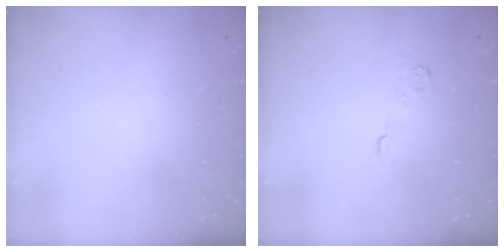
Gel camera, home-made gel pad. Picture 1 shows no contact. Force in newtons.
{"total": 5.6, "press": 5.6, "slide": 0.7}